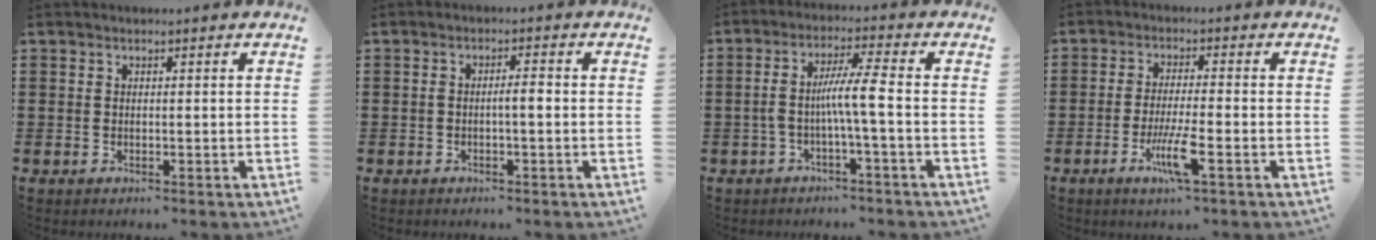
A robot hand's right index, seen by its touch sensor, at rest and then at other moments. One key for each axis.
{"total": 2.2, "fx": -0.5, "fy": 0.3, "fz": 2.1, "tx": -0.039, "ty": 0.002, "tz": -0.010}
{"total": 6.2, "fx": -1.5, "fy": 0.0, "fz": 6.0, "tx": -0.109, "ty": 0.003, "tz": -0.033}
{"total": 6.4, "fx": -2.9, "fy": 0.7, "fz": 5.7, "tx": -0.118, "ty": -0.016, "tz": -0.055}